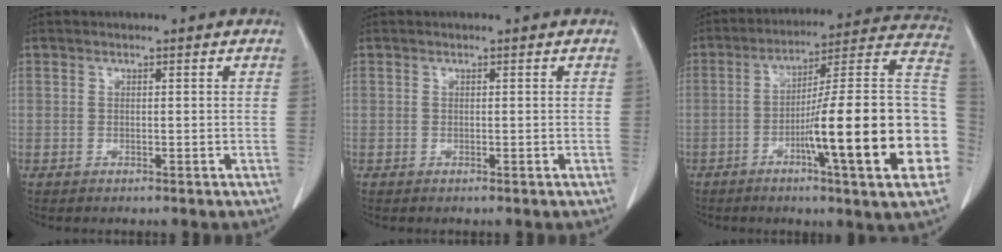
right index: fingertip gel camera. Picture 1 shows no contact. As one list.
[{"total": 0.0}, {"total": 24.5, "force": [-6.0, 1.0, 23.7], "torque": [-0.249, 0.012, -0.092]}]